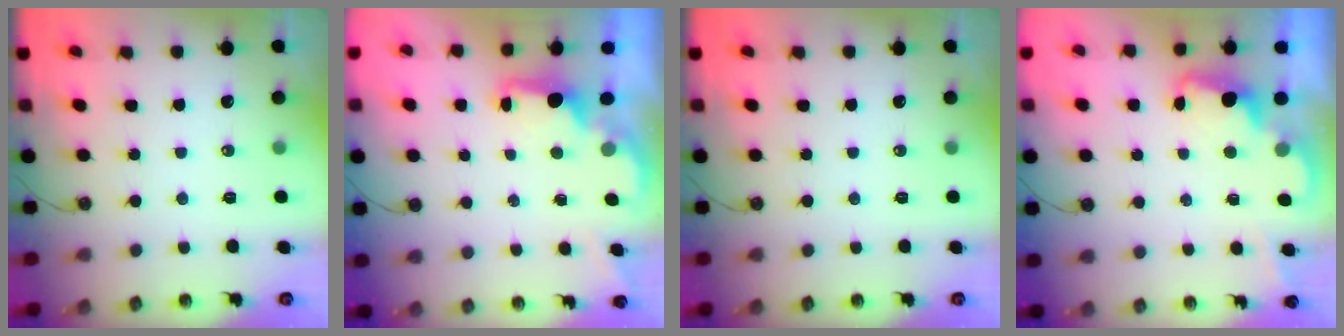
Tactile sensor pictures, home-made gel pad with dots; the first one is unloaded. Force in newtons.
{"total": 1.7, "press": 1.5, "slide": 0.7}
{"total": 0.0}
{"total": 2.4, "press": 2.3, "slide": 0.5}